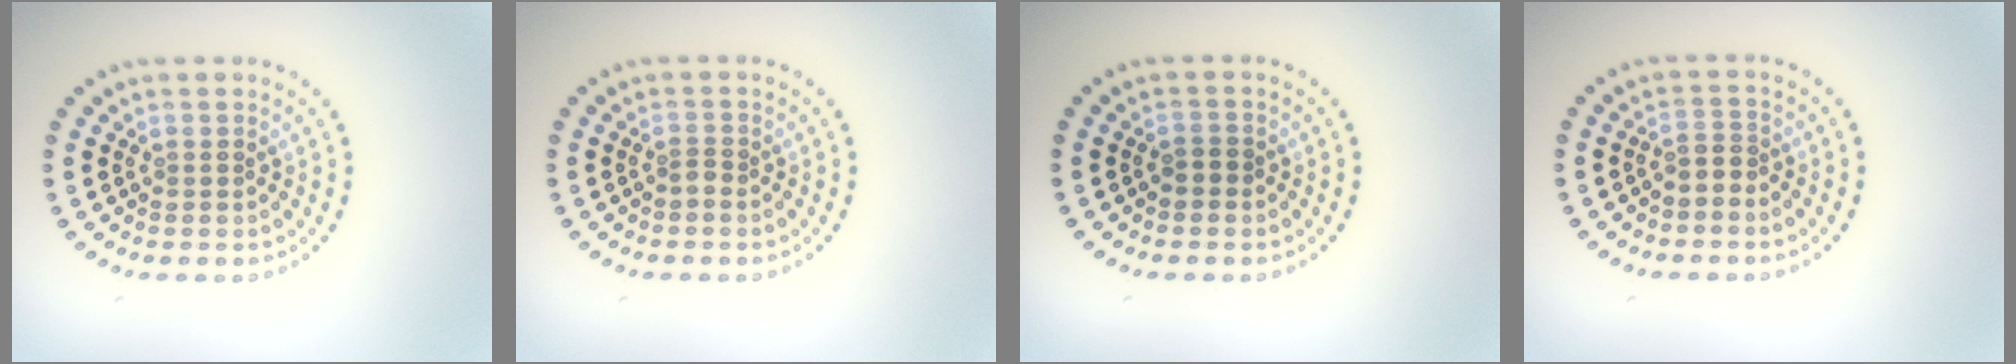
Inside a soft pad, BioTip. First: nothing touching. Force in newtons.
{"total": 0.9, "press": 0.5, "slide": 0.7}
{"total": 0.9, "press": 0.9, "slide": 0.2}
{"total": 1.6, "press": 1.3, "slide": 0.9}